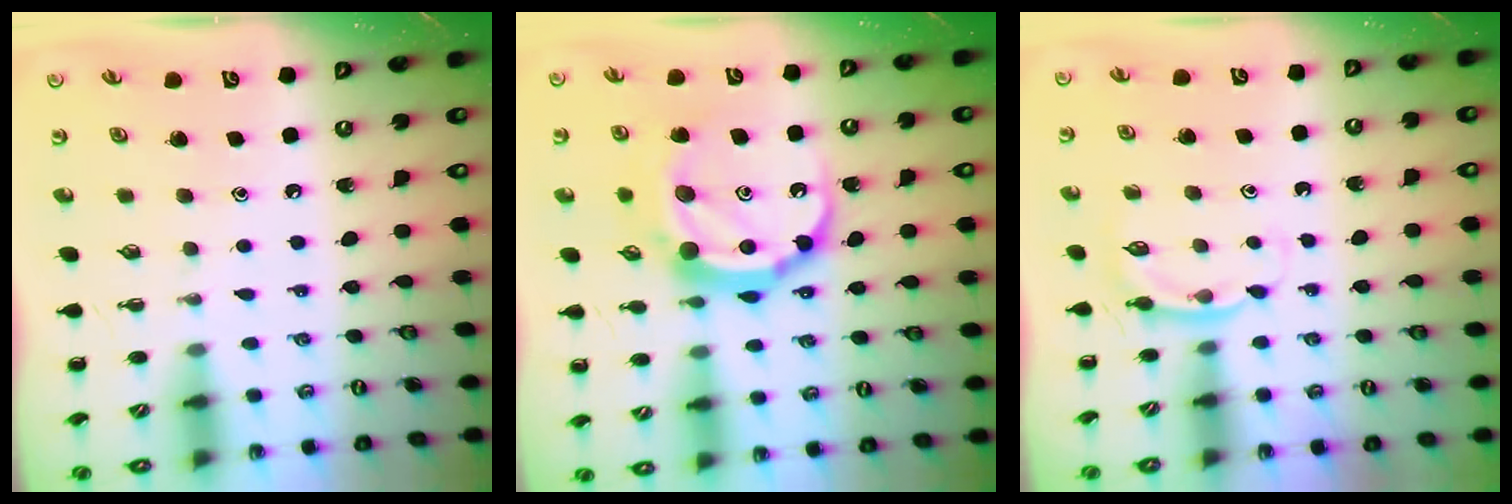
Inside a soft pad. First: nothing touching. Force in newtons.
{"total": 15.8, "press": 15.8, "slide": 1.1}
{"total": 4.5, "press": 4.4, "slide": 1.1}